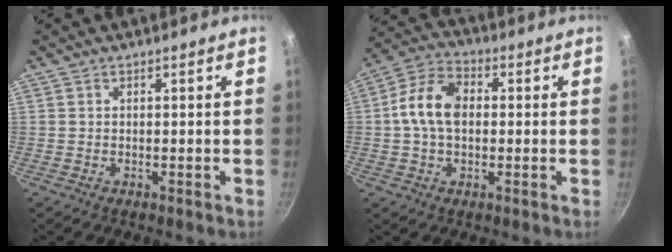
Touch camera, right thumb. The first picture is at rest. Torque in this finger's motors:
{"motor_torque": [1.46, 1.52, 0.62, -0.48, 0.35]}